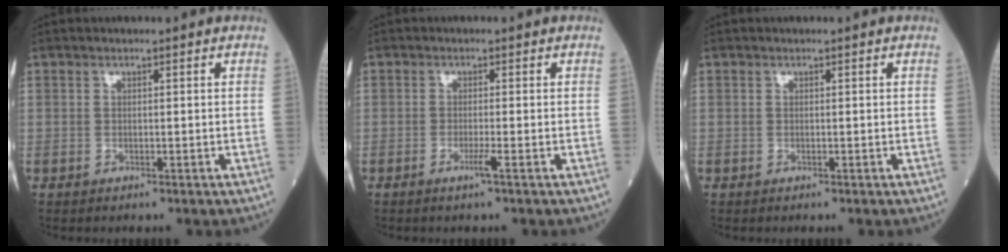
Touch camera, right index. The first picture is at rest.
{"total": 1.6, "force": [-0.8, -0.4, 1.3], "torque": [-0.025, -0.003, -0.017]}
{"total": 0.0}